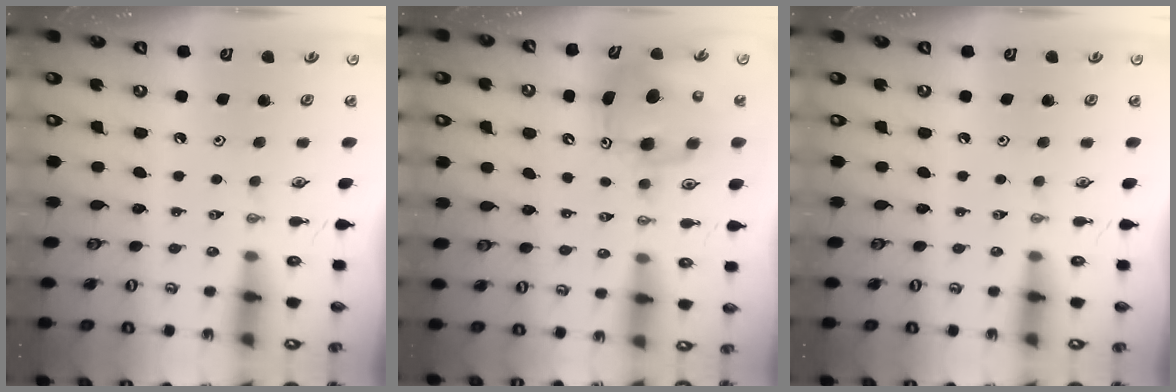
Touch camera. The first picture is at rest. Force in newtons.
{"total": 8.6, "press": 8.6, "slide": 0.7}
{"total": 0.0}